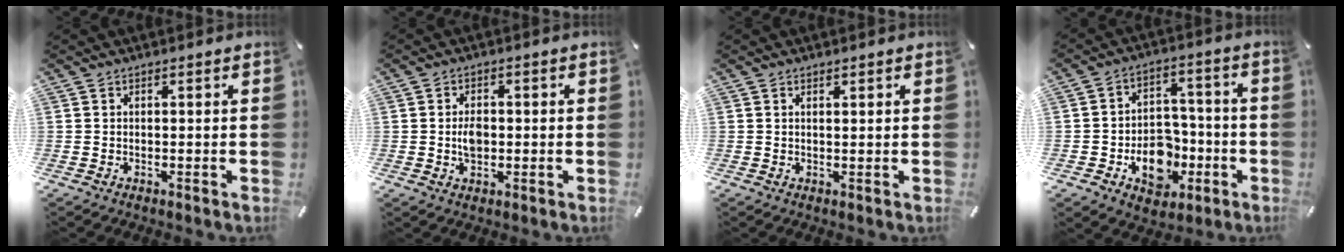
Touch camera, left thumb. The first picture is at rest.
{"total": 3.8, "force": [-0.3, 2.7, 2.6], "torque": [-0.042, -0.003, -0.010]}
{"total": 0.7, "force": [0.5, 0.1, 0.5], "torque": [-0.010, 0.000, 0.008]}
{"total": 12.0, "force": [-4.2, 9.6, 5.7], "torque": [-0.078, 0.036, -0.062]}